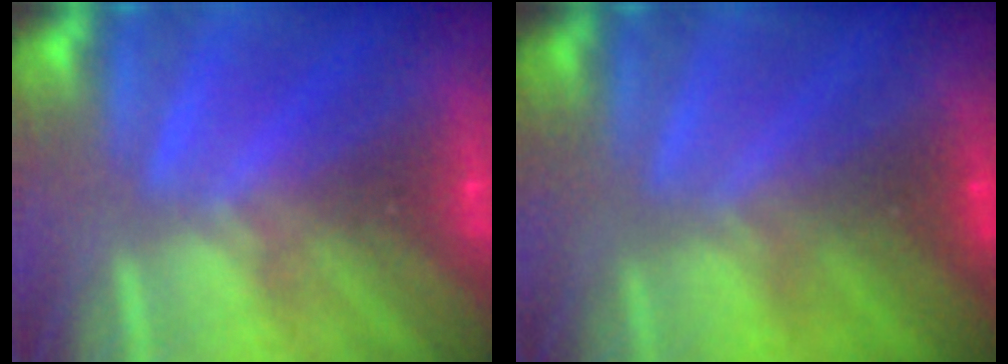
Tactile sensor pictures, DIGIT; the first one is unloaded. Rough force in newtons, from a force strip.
{"total": 1.7}